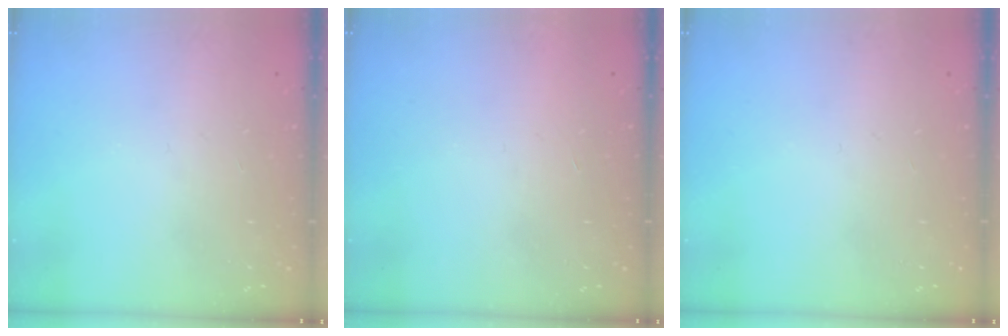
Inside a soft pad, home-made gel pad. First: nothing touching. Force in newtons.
{"total": 1.7, "press": 1.7, "slide": 0.1}
{"total": 0.0}